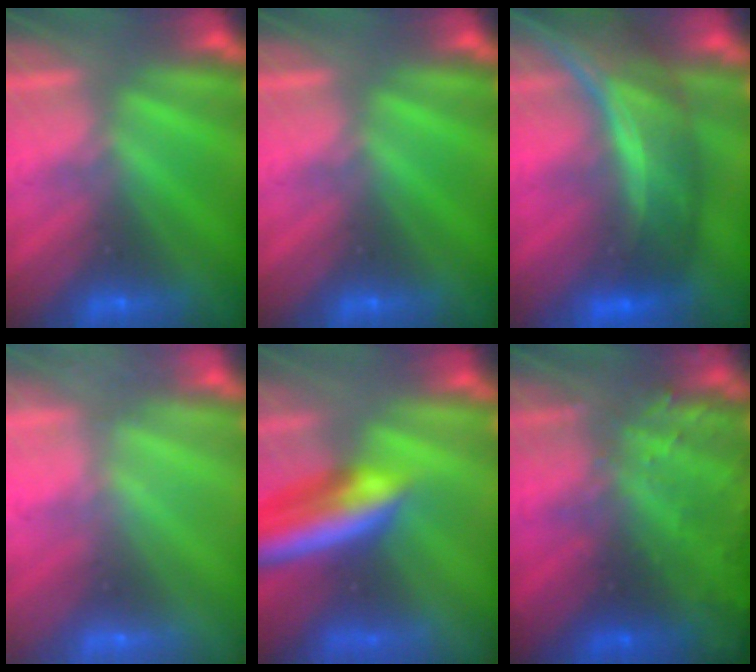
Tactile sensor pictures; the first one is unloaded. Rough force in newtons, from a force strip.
{"total": 0.0}
{"total": 7.5}
{"total": 2.4}
{"total": 8.3}
{"total": 7.7}